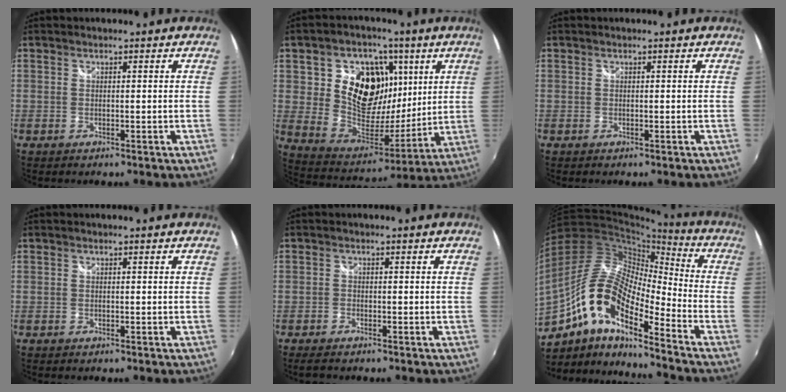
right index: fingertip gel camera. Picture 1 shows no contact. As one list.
[{"total": 18.5, "force": [6.3, 14.3, 10.0], "torque": [-0.211, 0.013, 0.121]}, {"total": 0.0}, {"total": 0.0}, {"total": 2.3, "force": [-1.9, 0.7, 1.1], "torque": [-0.027, -0.009, -0.034]}, {"total": 17.6, "force": [-8.3, 5.9, 14.3], "torque": [-0.256, 0.003, -0.175]}]